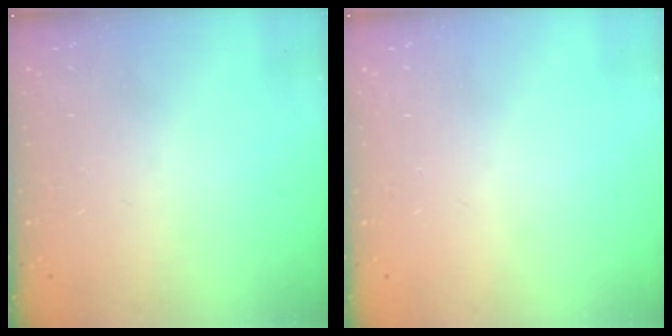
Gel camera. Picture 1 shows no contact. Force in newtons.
{"total": 0.0}